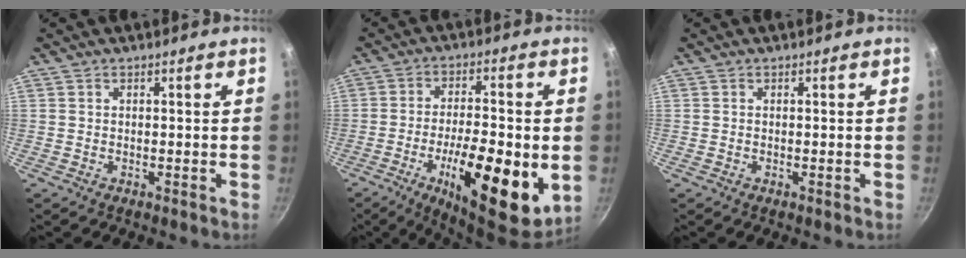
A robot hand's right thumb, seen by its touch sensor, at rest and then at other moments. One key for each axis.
{"total": 17.3, "fx": -4.8, "fy": 5.6, "fz": 15.7, "tx": -0.238, "ty": 0.011, "tz": -0.074}
{"total": 0.0}